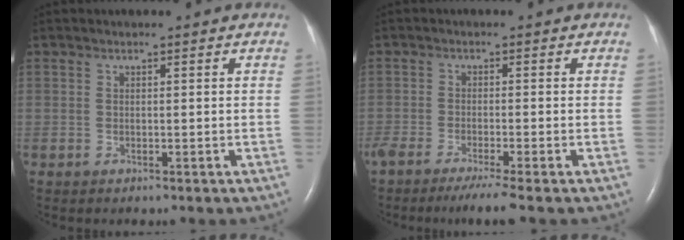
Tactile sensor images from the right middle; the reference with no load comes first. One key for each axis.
{"total": 5.9, "fx": -4.5, "fy": -0.4, "fz": 3.7, "tx": -0.058, "ty": -0.015, "tz": -0.075}